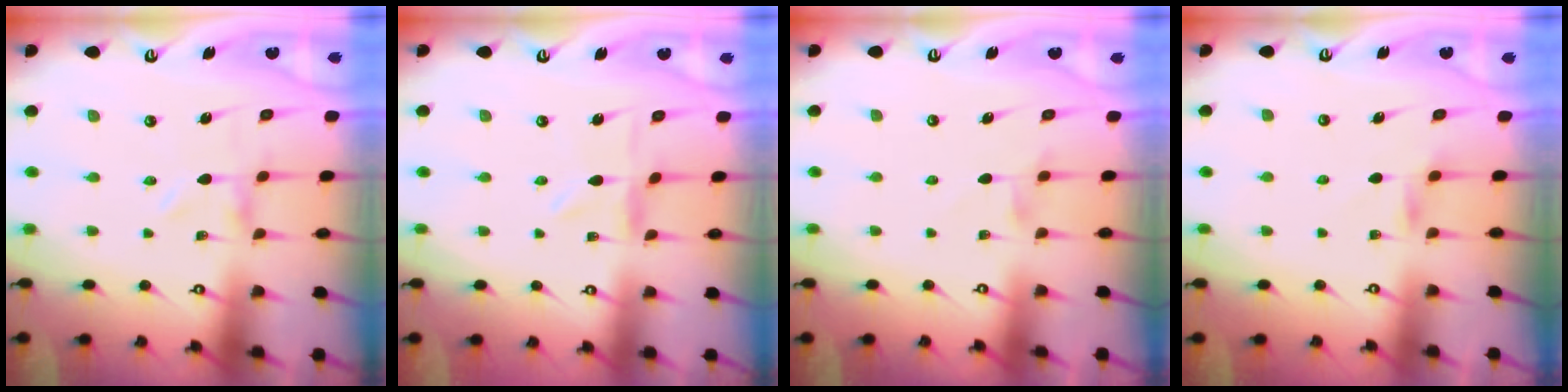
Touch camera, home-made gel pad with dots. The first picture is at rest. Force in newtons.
{"total": 0.8, "press": 0.8, "slide": 0.2}
{"total": 2.3, "press": 2.3, "slide": 0.4}
{"total": 4.0, "press": 4.0, "slide": 0.5}